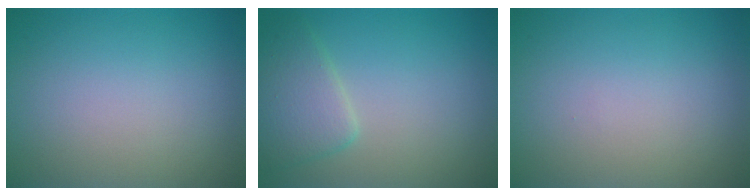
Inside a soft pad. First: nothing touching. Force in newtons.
{"total": 3.2, "press": 3.2, "slide": 0.2}
{"total": 0.0}